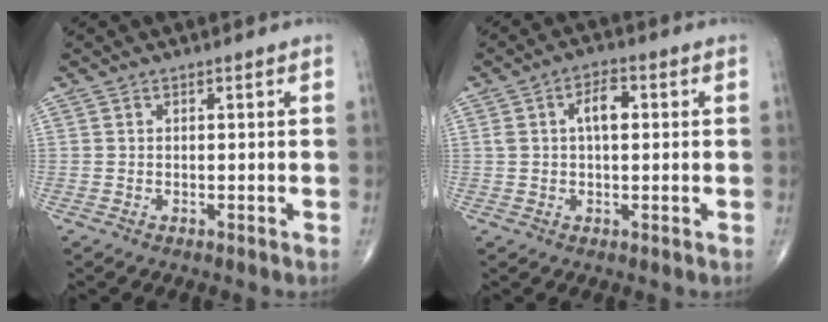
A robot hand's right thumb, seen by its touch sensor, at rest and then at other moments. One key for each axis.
{"total": 5.1, "fx": 0.9, "fy": 2.5, "fz": 4.3, "tx": -0.075, "ty": 0.011, "tz": 0.013}